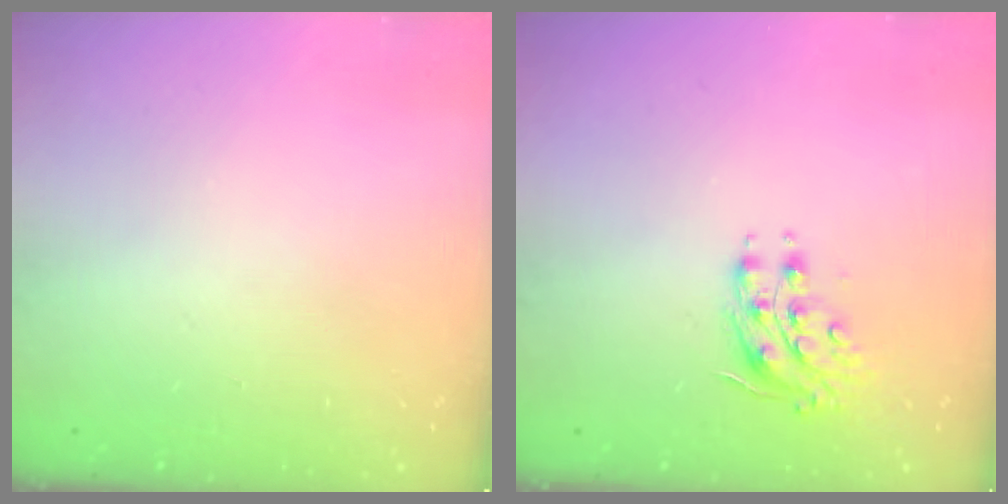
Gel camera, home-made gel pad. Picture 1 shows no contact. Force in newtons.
{"total": 8.2, "press": 8.2, "slide": 0.4}